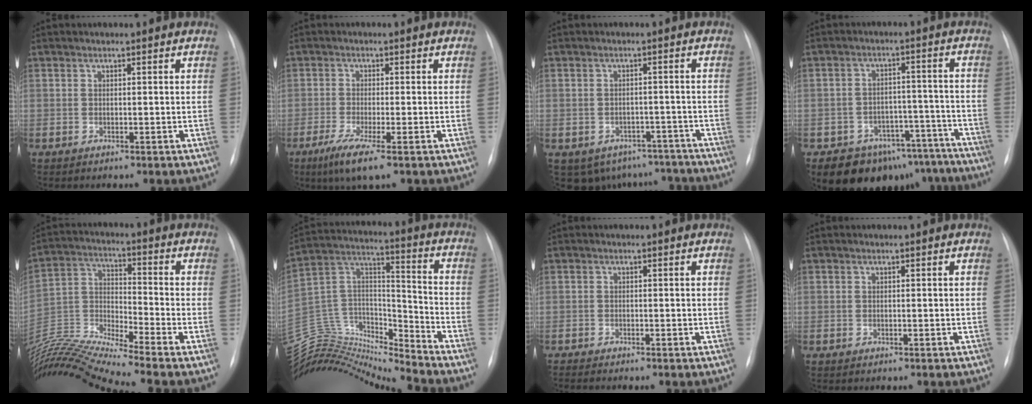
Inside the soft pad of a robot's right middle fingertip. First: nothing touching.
{"total": 5.4, "force": [-3.0, 0.1, 4.5], "torque": [-0.089, -0.020, -0.058]}
{"total": 9.9, "force": [-7.7, 6.2, 1.3], "torque": [-0.008, 0.022, -0.083]}
{"total": 13.8, "force": [-11.1, 7.6, 2.9], "torque": [-0.013, 0.047, -0.139]}
{"total": 20.3, "force": [-18.5, -2.0, 8.1], "torque": [-0.184, -0.004, -0.336]}
{"total": 19.6, "force": [-19.3, 0.2, 2.9], "torque": [-0.051, 0.064, -0.340]}
{"total": 1.7, "force": [-1.5, -0.3, 0.6], "torque": [-0.012, -0.004, -0.027]}
{"total": 0.0}